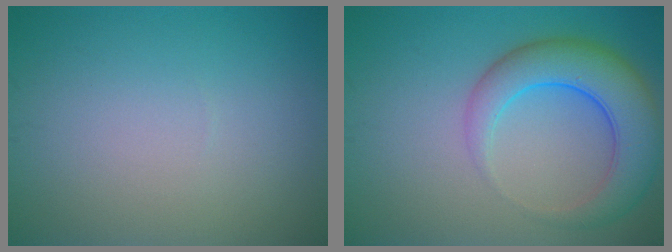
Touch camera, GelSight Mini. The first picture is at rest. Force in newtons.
{"total": 6.8, "press": 6.7, "slide": 0.3}